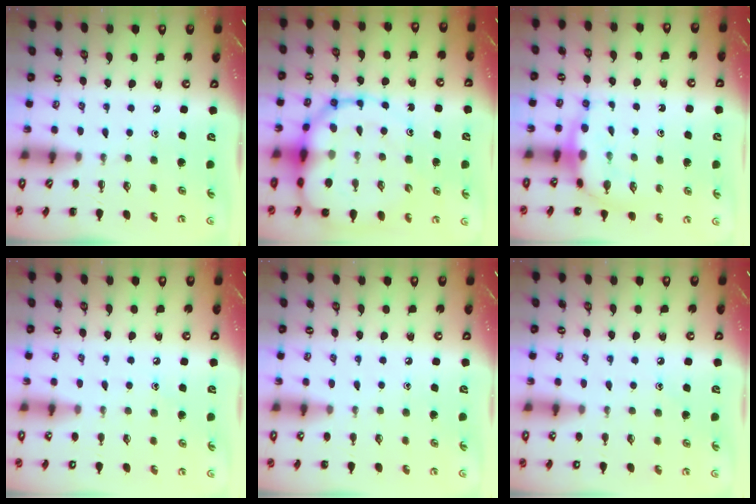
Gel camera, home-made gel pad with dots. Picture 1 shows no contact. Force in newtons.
{"total": 18.5, "press": 18.0, "slide": 4.6}
{"total": 7.4, "press": 7.4, "slide": 0.7}
{"total": 7.0, "press": 6.8, "slide": 1.8}
{"total": 5.7, "press": 5.4, "slide": 2.0}
{"total": 7.0, "press": 6.7, "slide": 1.9}